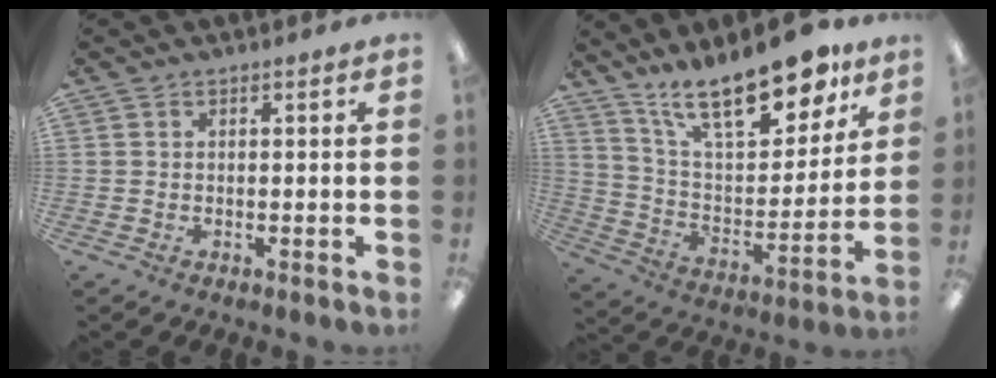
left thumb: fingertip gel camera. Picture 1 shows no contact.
{"total": 21.1, "force": [15.5, 8.0, 11.9], "torque": [-0.193, -0.099, 0.267]}